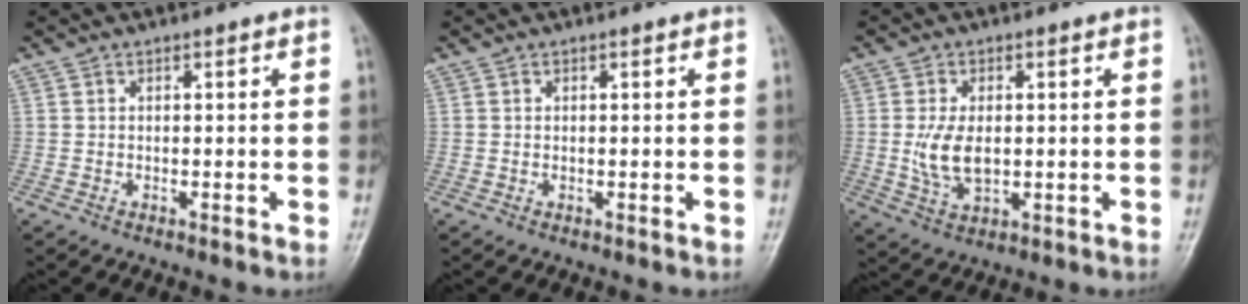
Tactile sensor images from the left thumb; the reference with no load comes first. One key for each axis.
{"total": 0.0}
{"total": 7.1, "fx": 0.1, "fy": 4.1, "fz": 5.9, "tx": -0.115, "ty": -0.006, "tz": 0.008}